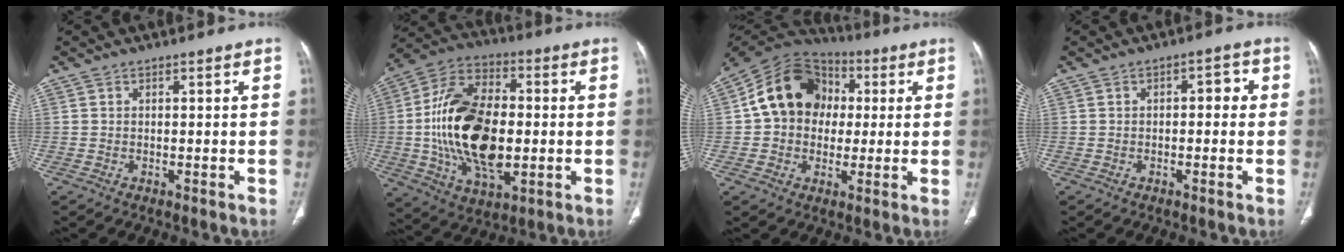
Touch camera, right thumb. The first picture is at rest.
{"total": 22.4, "force": [-1.2, 12.7, 18.4], "torque": [-0.335, 0.009, -0.015]}
{"total": 15.9, "force": [2.0, 12.9, 9.0], "torque": [-0.125, 0.027, 0.024]}
{"total": 3.3, "force": [0.2, 1.8, 2.7], "torque": [-0.018, 0.015, -0.007]}